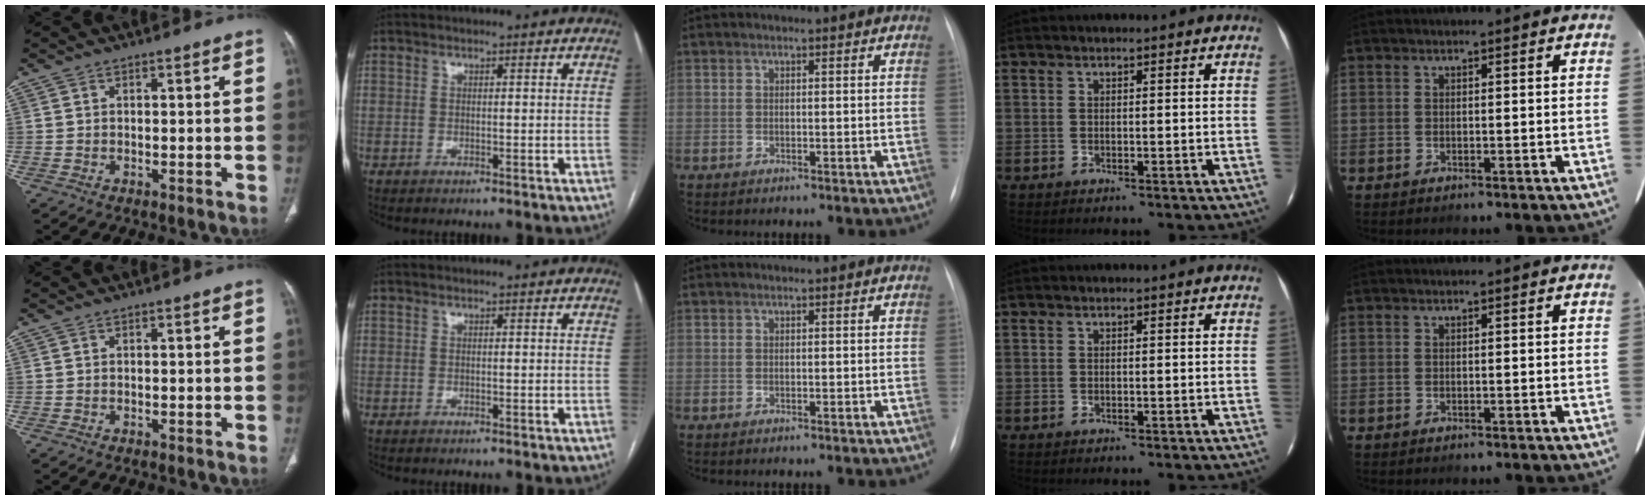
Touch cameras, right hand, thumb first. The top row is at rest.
{}